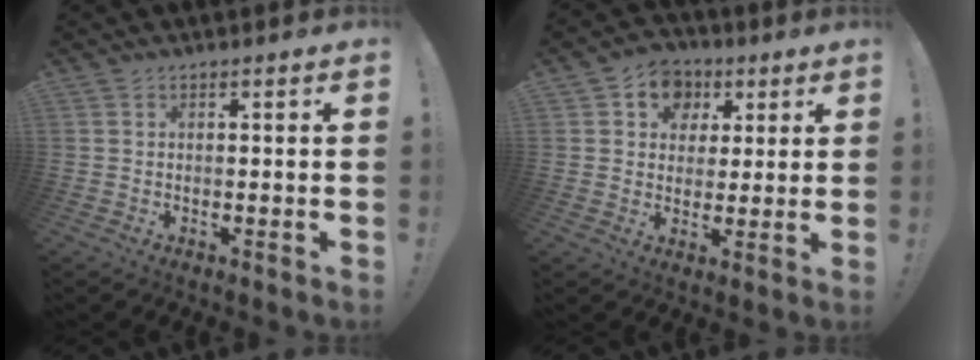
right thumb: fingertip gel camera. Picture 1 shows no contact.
{"total": 8.7, "force": [2.6, 7.8, 2.8], "torque": [-0.037, -0.007, 0.054]}